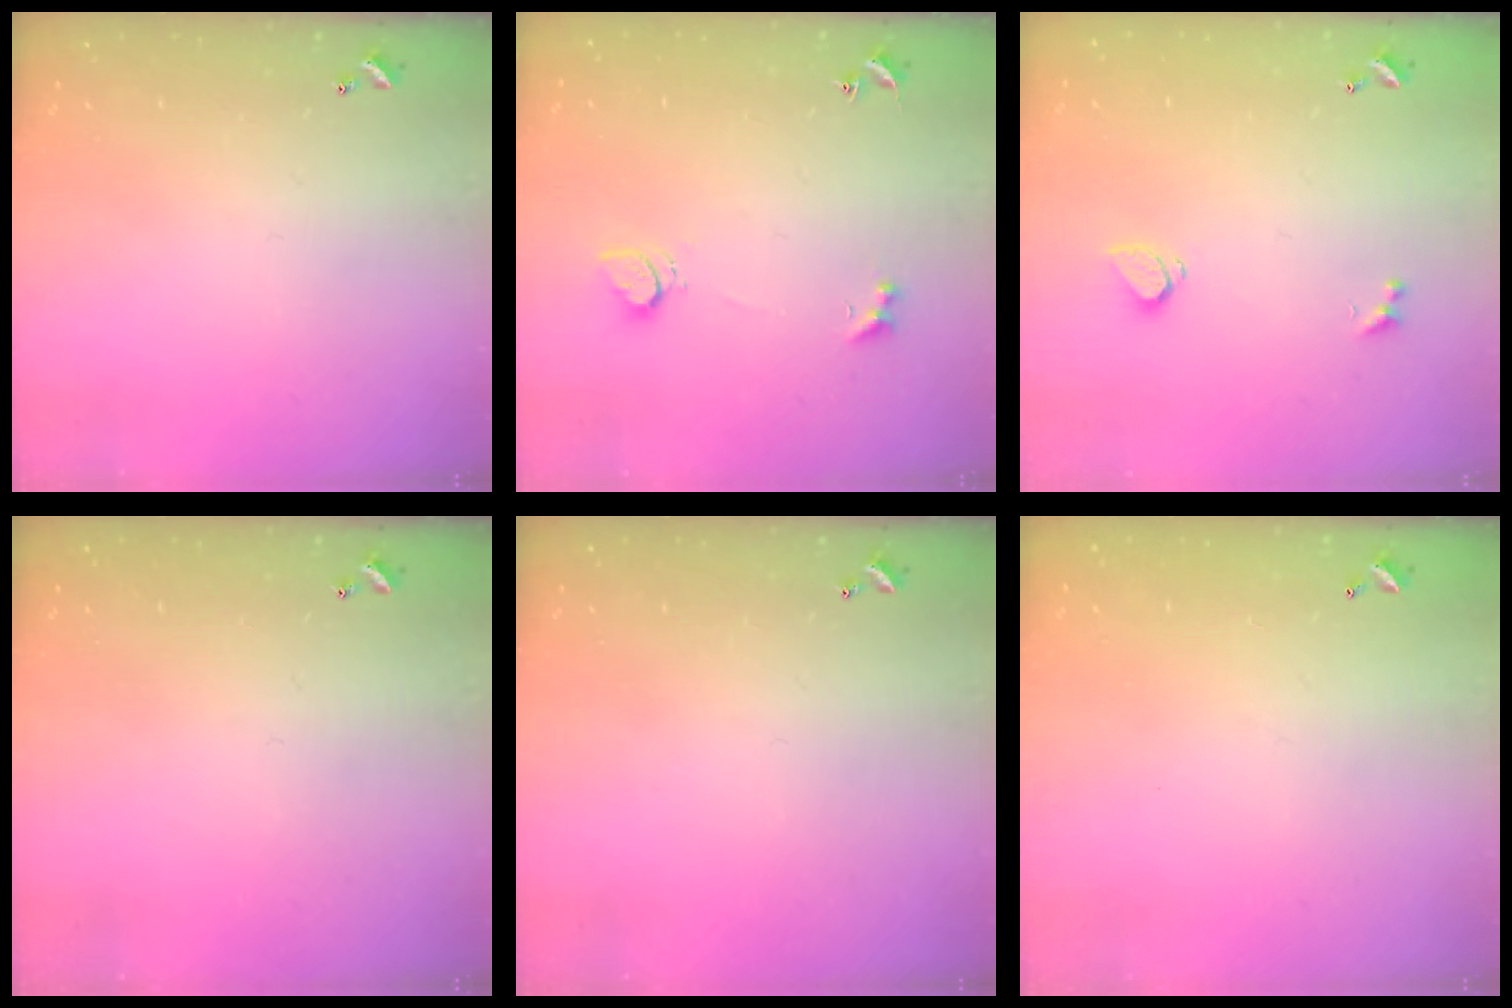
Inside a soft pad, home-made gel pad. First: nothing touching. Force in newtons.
{"total": 4.0, "press": 3.9, "slide": 0.8}
{"total": 0.8, "press": 0.6, "slide": 0.4}
{"total": 0.0}
{"total": 0.0}
{"total": 2.9, "press": 2.9, "slide": 0.1}